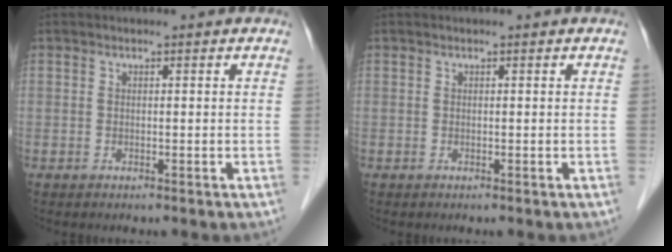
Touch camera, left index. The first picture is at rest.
{"total": 0.0}